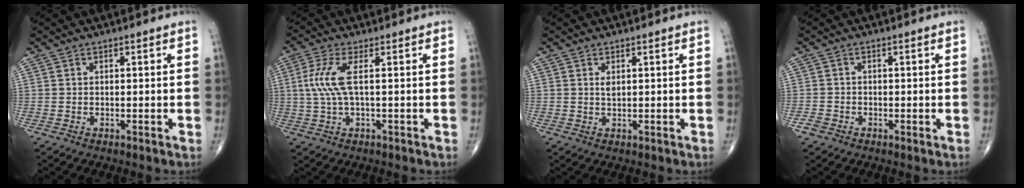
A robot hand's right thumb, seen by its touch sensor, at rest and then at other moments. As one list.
[{"total": 6.3, "force": [0.8, 1.5, 6.0], "torque": [-0.168, 0.007, 0.017]}, {"total": 1.3, "force": [0.5, 0.6, 1.1], "torque": [-0.019, -0.003, 0.010]}, {"total": 1.6, "force": [-1.0, 1.1, 0.6], "torque": [-0.009, 0.002, -0.021]}]